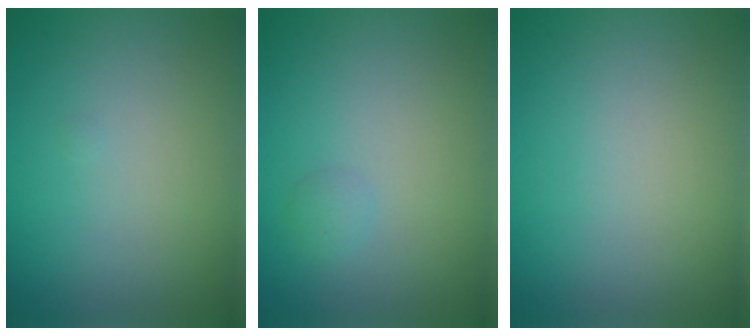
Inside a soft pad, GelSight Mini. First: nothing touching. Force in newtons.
{"total": 0.8, "press": 0.8, "slide": 0.0}
{"total": 0.0}